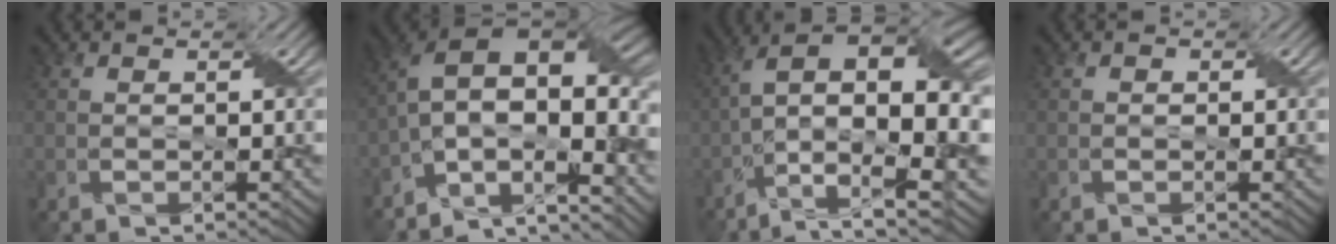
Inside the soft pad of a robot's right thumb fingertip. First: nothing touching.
{"total": 15.8, "force": [-4.3, 7.9, 13.1], "torque": [-0.224, -0.009, -0.062]}
{"total": 16.2, "force": [-1.3, 7.5, 14.3], "torque": [-0.267, -0.011, -0.016]}
{"total": 0.5, "force": [-0.1, 0.5, 0.0], "torque": [0.003, -0.005, -0.003]}